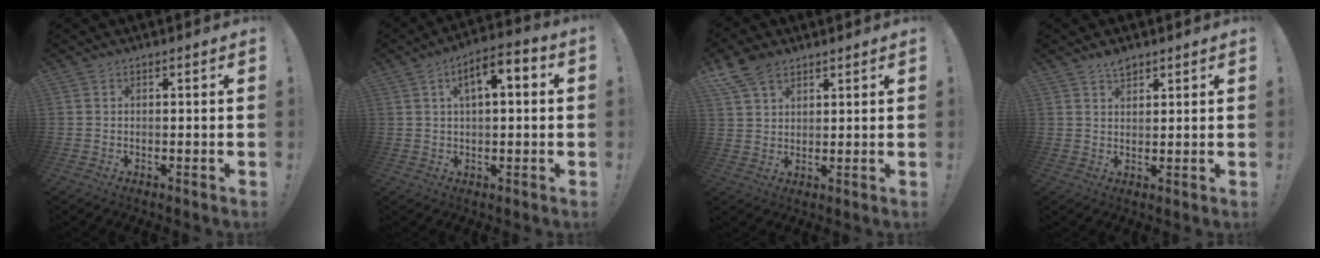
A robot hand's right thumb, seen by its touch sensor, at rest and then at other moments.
{"total": 7.5, "force": [1.8, 2.9, 6.7], "torque": [-0.092, -0.006, 0.025]}
{"total": 8.3, "force": [5.4, 4.9, 3.9], "torque": [-0.071, -0.017, 0.109]}
{"total": 3.5, "force": [2.8, 1.6, 1.3], "torque": [-0.011, -0.018, 0.049]}